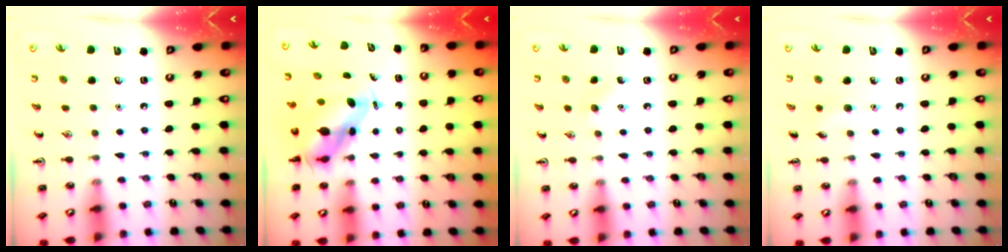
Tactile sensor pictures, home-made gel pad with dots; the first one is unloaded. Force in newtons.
{"total": 5.4, "press": 5.2, "slide": 1.4}
{"total": 4.0, "press": 3.9, "slide": 1.1}
{"total": 4.0, "press": 3.8, "slide": 1.2}